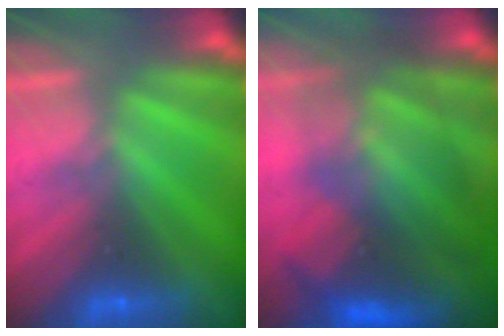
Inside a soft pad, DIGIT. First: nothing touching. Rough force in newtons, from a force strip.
{"total": 7.6}